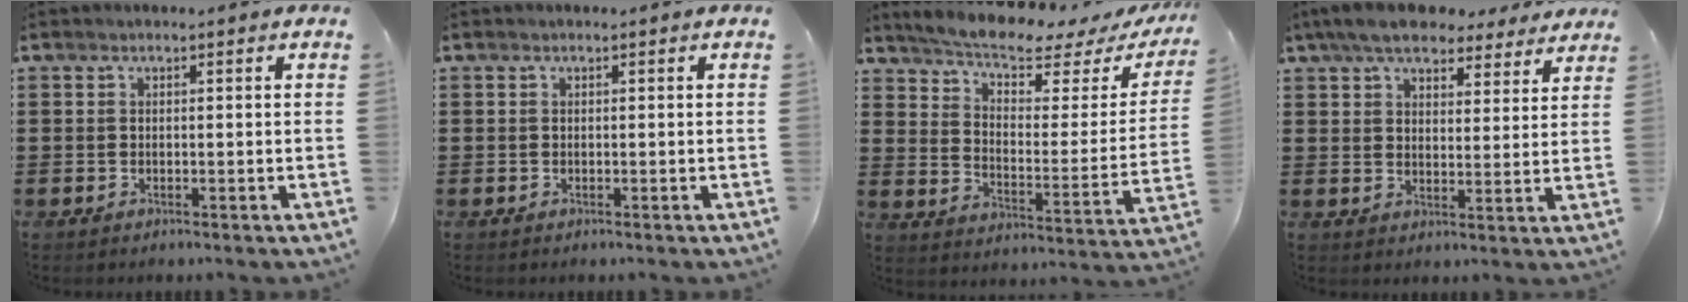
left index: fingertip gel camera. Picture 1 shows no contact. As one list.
[{"total": 0.0}, {"total": 5.8, "force": [5.2, 0.5, 2.5], "torque": [-0.070, -0.039, 0.083]}, {"total": 7.5, "force": [6.6, 2.1, 2.9], "torque": [-0.074, -0.013, 0.120]}]